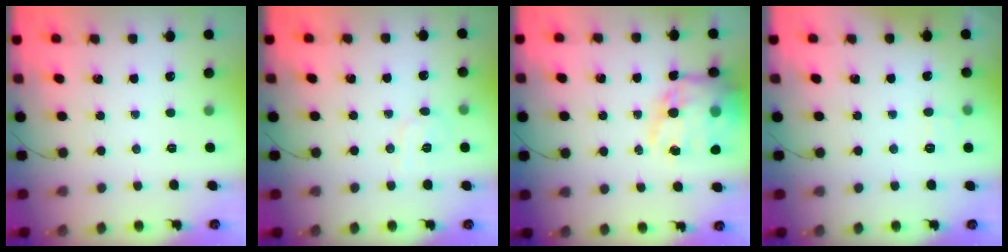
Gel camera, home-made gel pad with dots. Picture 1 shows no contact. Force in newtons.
{"total": 5.1, "press": 4.9, "slide": 1.5}
{"total": 20.7, "press": 20.2, "slide": 4.4}
{"total": 4.3, "press": 4.1, "slide": 1.3}